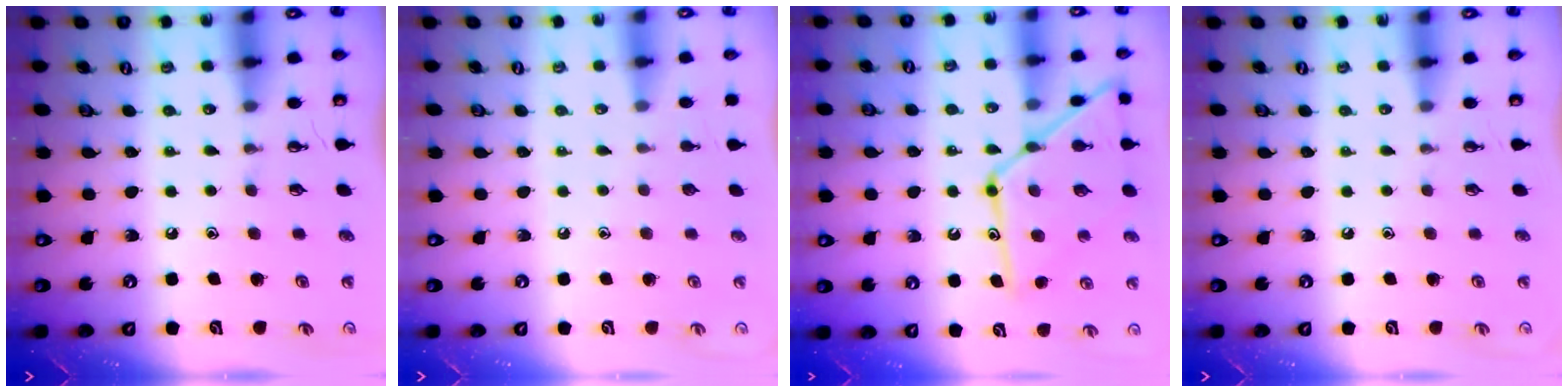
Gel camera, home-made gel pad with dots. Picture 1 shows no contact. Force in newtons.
{"total": 0.0}
{"total": 15.8, "press": 15.7, "slide": 1.2}
{"total": 0.0}